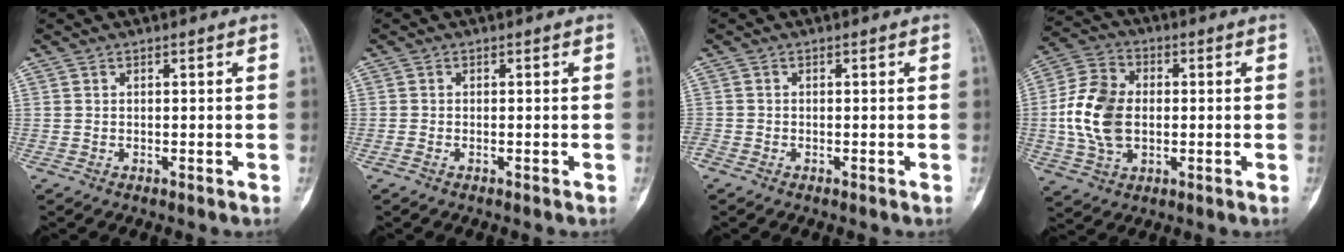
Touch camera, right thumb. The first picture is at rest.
{"total": 0.6, "force": [-0.3, 0.2, 0.5], "torque": [-0.016, -0.001, -0.007]}
{"total": 0.9, "force": [-0.5, 0.4, 0.6], "torque": [-0.021, -0.006, -0.018]}
{"total": 13.2, "force": [-0.4, 9.1, 9.6], "torque": [-0.181, 0.014, -0.008]}